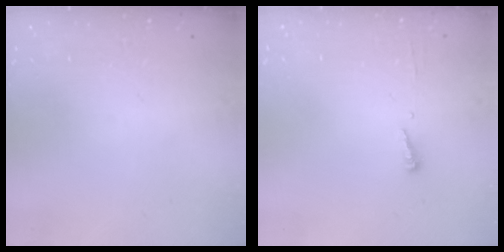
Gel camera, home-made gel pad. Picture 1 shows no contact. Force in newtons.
{"total": 3.7, "press": 3.7, "slide": 0.5}